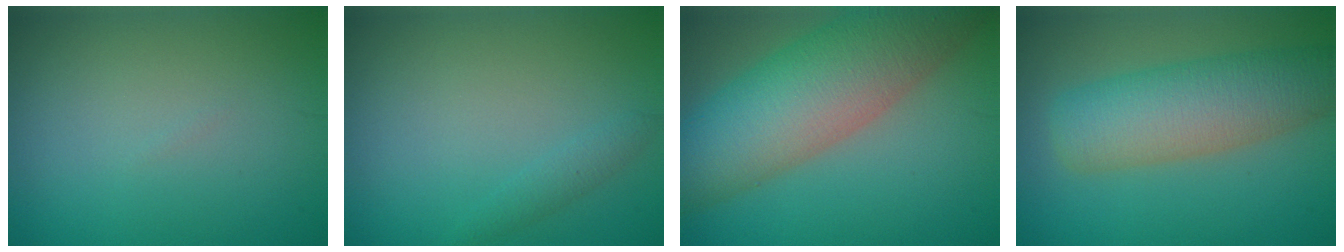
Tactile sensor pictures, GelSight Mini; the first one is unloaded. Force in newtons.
{"total": 1.1, "press": 1.1, "slide": 0.1}
{"total": 10.9, "press": 10.9, "slide": 0.4}
{"total": 7.3, "press": 7.3, "slide": 0.6}